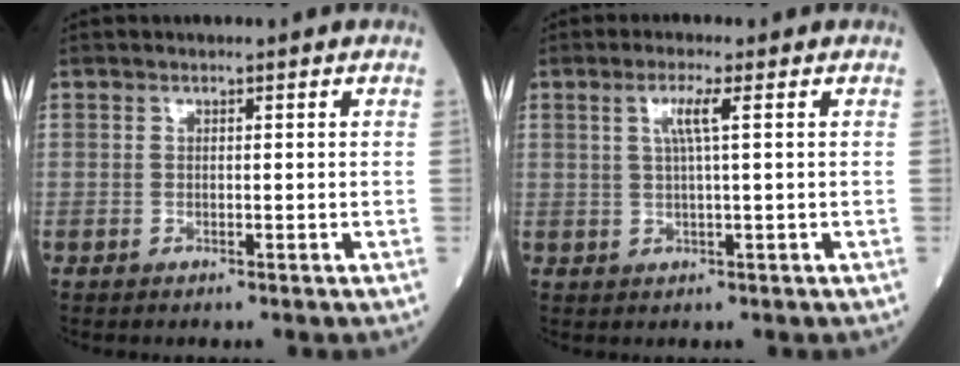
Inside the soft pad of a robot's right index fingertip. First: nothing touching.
{"total": 3.2, "force": [1.0, -0.3, 3.0], "torque": [-0.062, 0.003, 0.019]}